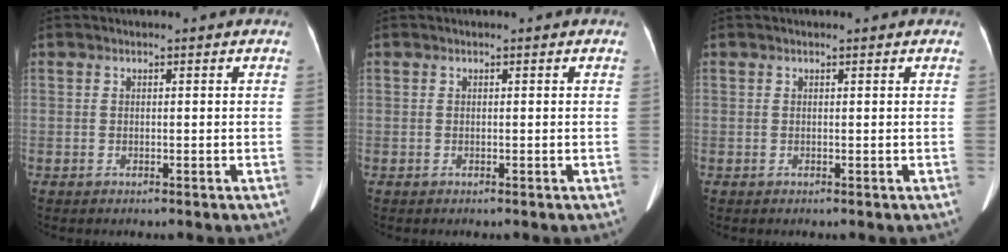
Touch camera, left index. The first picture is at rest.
{"total": 0.0}
{"total": 0.7, "force": [0.6, 0.0, 0.3], "torque": [-0.009, 0.010, 0.013]}